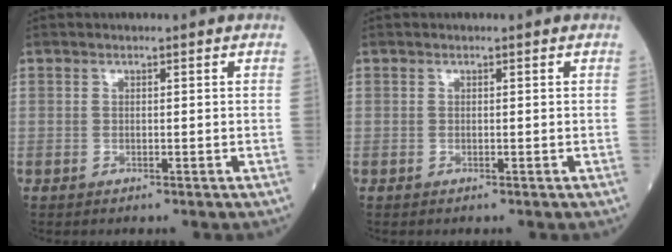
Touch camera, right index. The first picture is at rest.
{"total": 0.0}